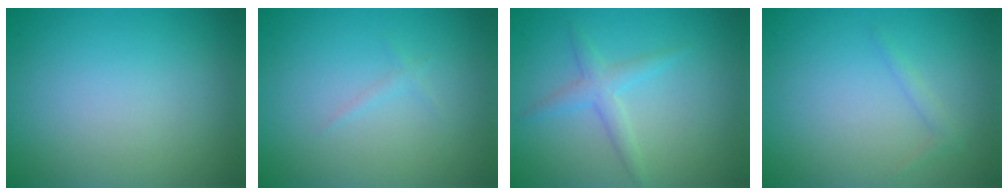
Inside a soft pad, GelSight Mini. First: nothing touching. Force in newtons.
{"total": 0.6, "press": 0.6, "slide": 0.1}
{"total": 2.0, "press": 2.0, "slide": 0.2}
{"total": 0.8, "press": 0.8, "slide": 0.1}